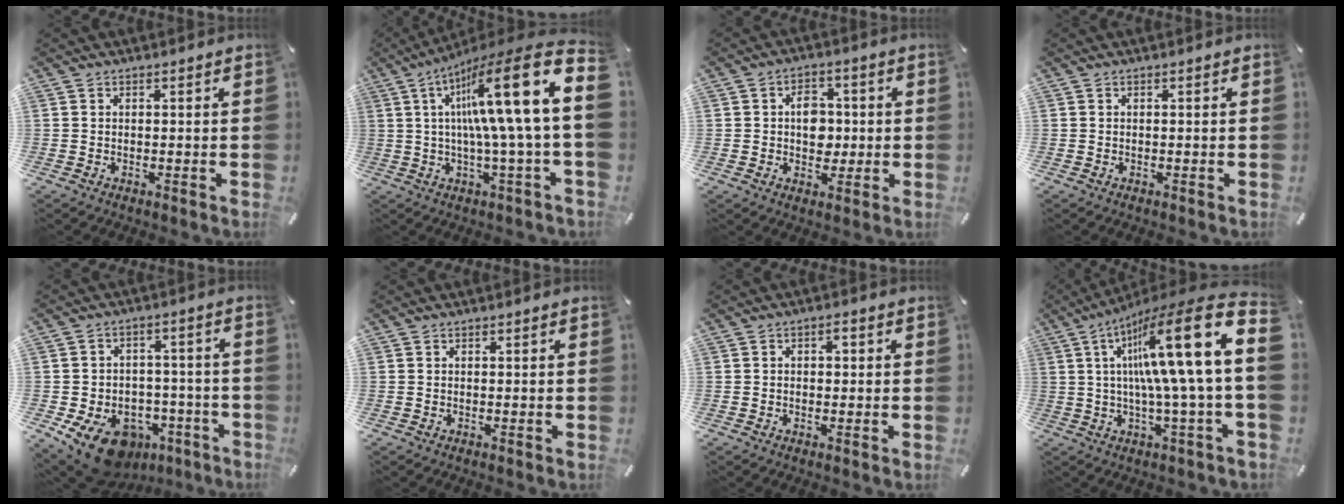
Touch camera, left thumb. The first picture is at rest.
{"total": 23.8, "force": [6.2, 2.5, 22.8], "torque": [-0.387, -0.058, 0.083]}
{"total": 7.1, "force": [0.1, 5.6, 4.4], "torque": [-0.048, 0.000, -0.003]}
{"total": 0.0}
{"total": 13.2, "force": [-7.6, 8.8, 6.3], "torque": [-0.106, 0.055, -0.121]}
{"total": 0.0}
{"total": 1.9, "force": [0.1, 1.3, 1.3], "torque": [-0.020, 0.005, -0.003]}
{"total": 24.9, "force": [6.7, 2.3, 23.9], "torque": [-0.415, -0.064, 0.089]}